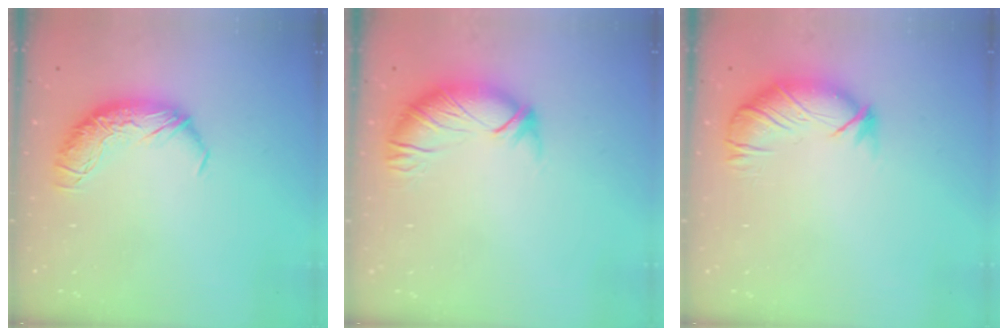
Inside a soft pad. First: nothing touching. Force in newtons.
{"total": 2.3, "press": 1.8, "slide": 1.4}
{"total": 2.7, "press": 2.4, "slide": 1.4}